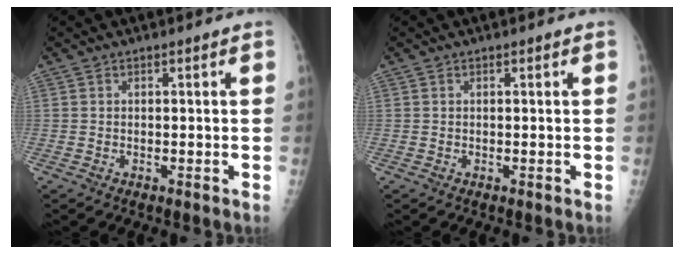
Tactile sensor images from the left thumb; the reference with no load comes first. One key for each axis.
{"total": 0.0}